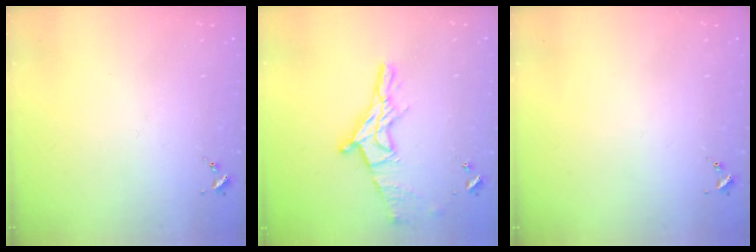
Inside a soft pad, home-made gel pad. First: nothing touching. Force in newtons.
{"total": 15.7, "press": 15.7, "slide": 1.0}
{"total": 0.0}